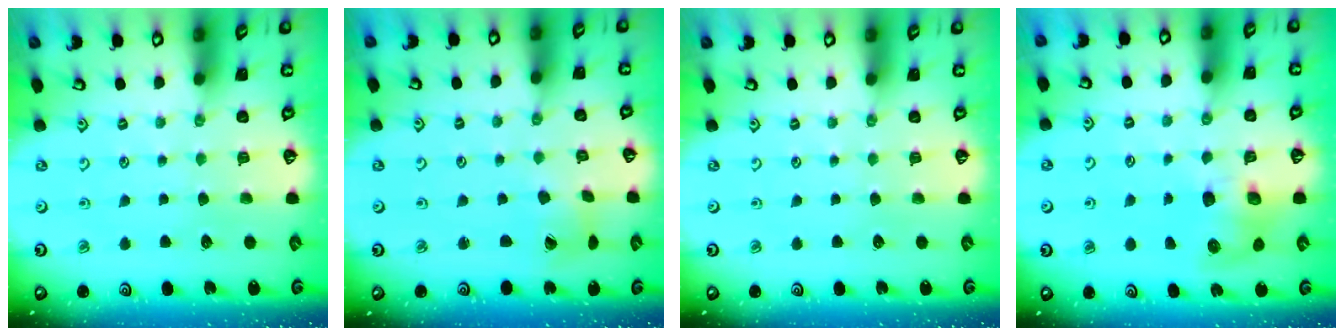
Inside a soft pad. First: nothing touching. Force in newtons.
{"total": 3.7, "press": 3.6, "slide": 0.5}
{"total": 0.0}
{"total": 7.6, "press": 7.5, "slide": 1.1}